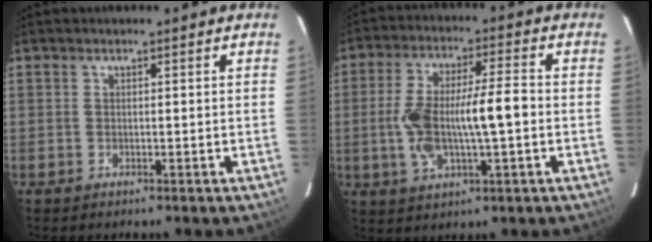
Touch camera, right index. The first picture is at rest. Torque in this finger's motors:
{"motor_torque": [0.85, -0.53, 0.38, 0.10]}